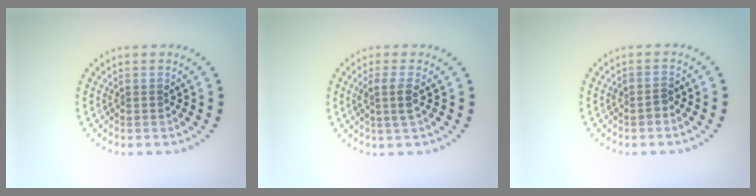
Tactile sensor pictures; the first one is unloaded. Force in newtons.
{"total": 1.9, "press": 1.6, "slide": 1.1}
{"total": 0.9, "press": 0.8, "slide": 0.5}